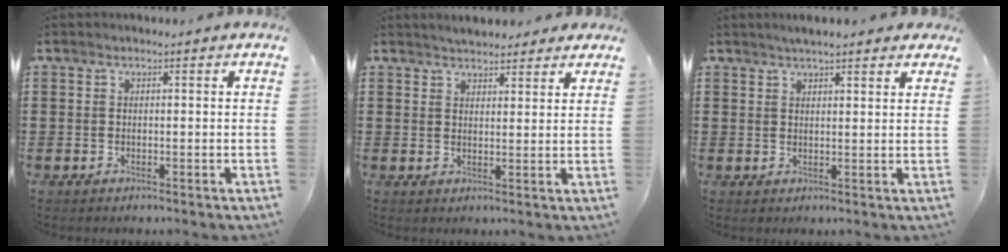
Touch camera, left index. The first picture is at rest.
{"total": 3.0, "force": [2.9, 0.7, 0.2], "torque": [-0.012, 0.000, 0.054]}
{"total": 2.7, "force": [2.3, 0.4, 1.3], "torque": [-0.030, 0.006, 0.042]}